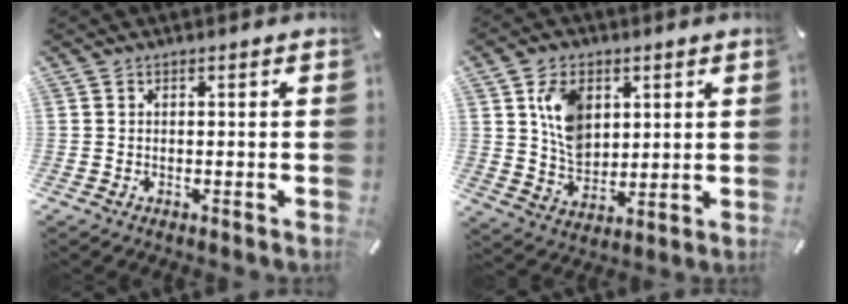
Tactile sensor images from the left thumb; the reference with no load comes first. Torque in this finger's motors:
{"motor_torque": [1.58, 2.08, 0.94, -0.90, 0.39]}